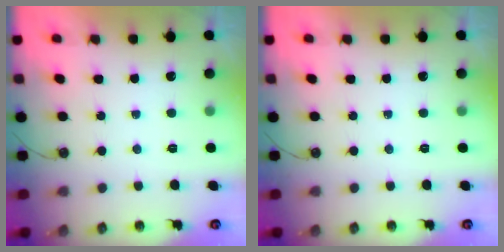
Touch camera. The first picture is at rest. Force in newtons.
{"total": 0.0}